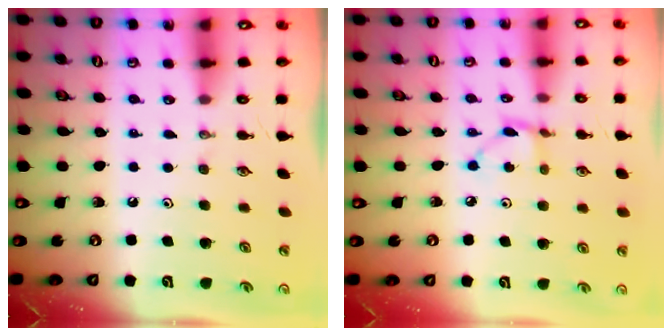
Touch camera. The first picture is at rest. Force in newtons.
{"total": 3.8, "press": 3.8, "slide": 0.2}